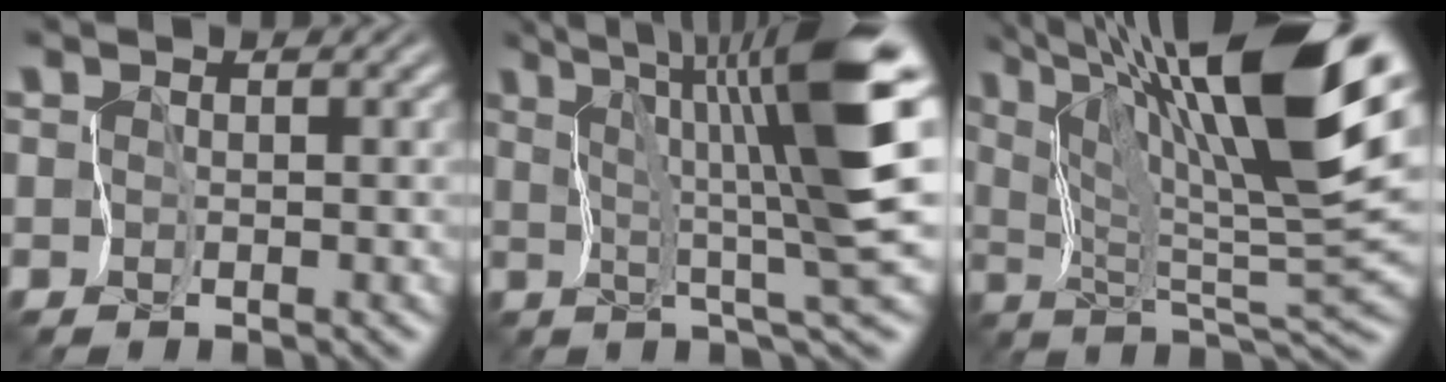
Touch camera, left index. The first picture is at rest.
{"total": 11.0, "force": [3.7, 0.8, 10.3], "torque": [-0.154, 0.008, 0.061]}
{"total": 16.5, "force": [8.7, 3.0, 13.7], "torque": [-0.213, 0.015, 0.147]}